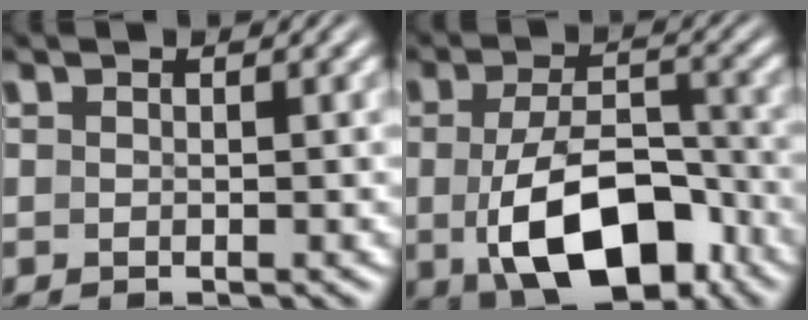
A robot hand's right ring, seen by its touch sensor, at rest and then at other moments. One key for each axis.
{"total": 8.9, "fx": -3.5, "fy": 4.2, "fz": 7.0, "tx": -0.112, "ty": -0.022, "tz": -0.045}